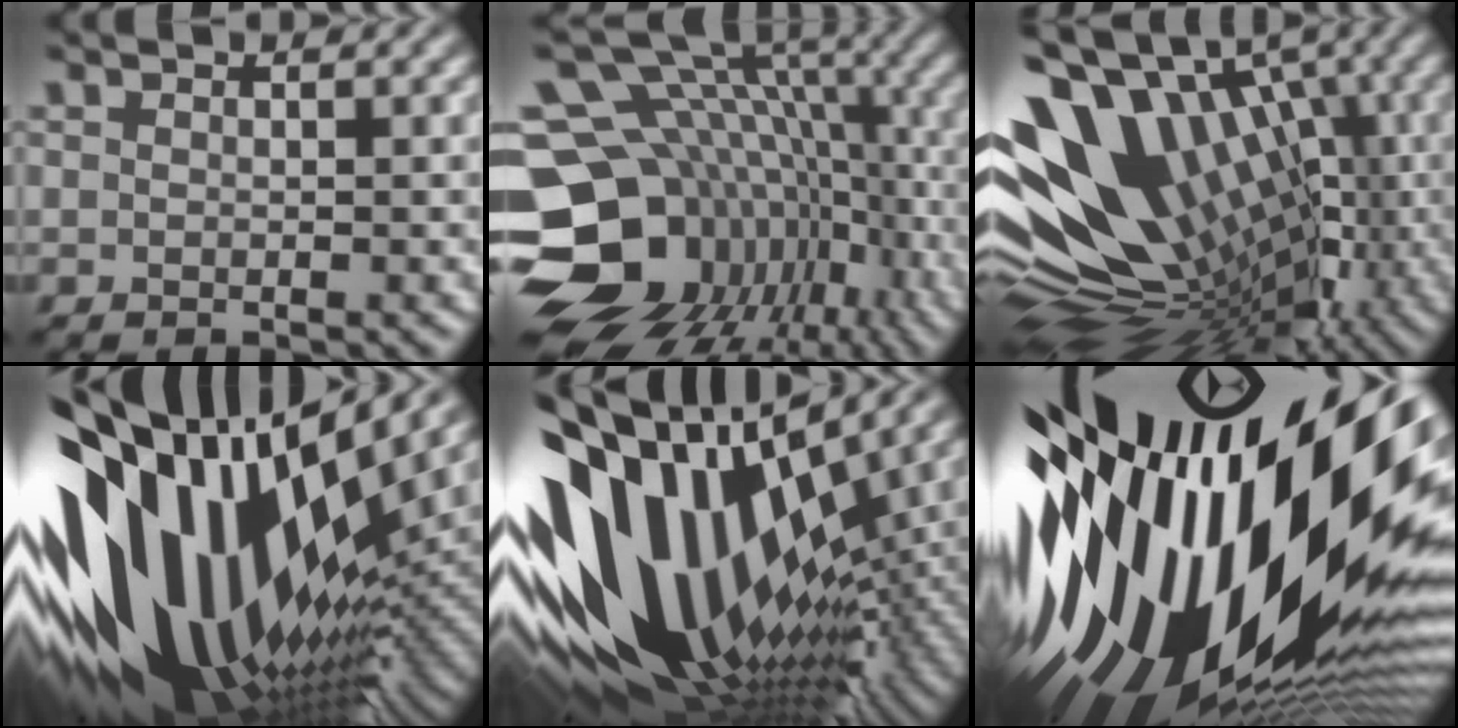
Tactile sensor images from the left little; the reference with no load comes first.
{"total": 18.1, "force": [-4.9, 13.5, 11.1], "torque": [-0.216, 0.005, -0.047]}
{"total": 15.5, "force": [0.9, 10.5, 11.4], "torque": [-0.193, 0.009, 0.023]}
{"total": 17.2, "force": [1.2, 9.2, 14.5], "torque": [-0.267, 0.007, 0.016]}
{"total": 16.6, "force": [-0.3, 10.5, 12.8], "torque": [-0.249, 0.020, -0.011]}
{"total": 21.0, "force": [0.5, 10.1, 18.4], "torque": [-0.314, -0.071, 0.019]}